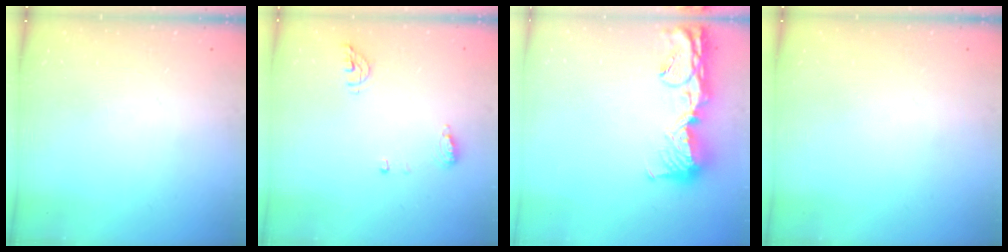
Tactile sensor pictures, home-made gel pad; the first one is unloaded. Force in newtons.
{"total": 6.8, "press": 6.6, "slide": 1.8}
{"total": 15.2, "press": 15.2, "slide": 1.3}
{"total": 0.0}